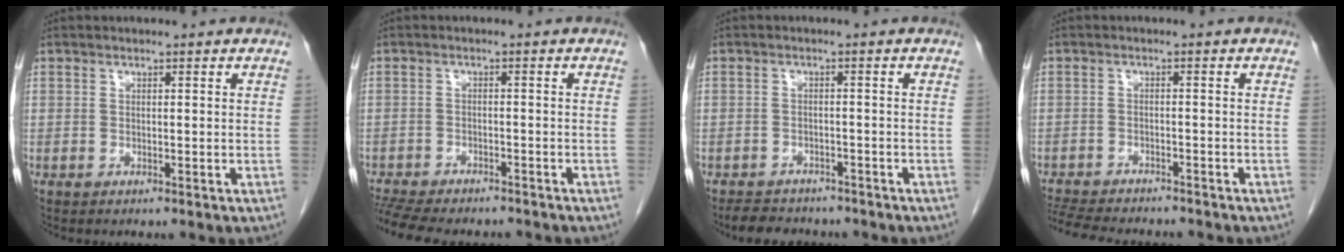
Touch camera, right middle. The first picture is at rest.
{"total": 13.1, "force": [-11.4, 3.6, 5.3], "torque": [-0.111, -0.007, -0.159]}
{"total": 6.2, "force": [-5.4, 2.6, 1.5], "torque": [-0.026, -0.003, -0.075]}
{"total": 12.1, "force": [-10.8, 2.7, 4.8], "torque": [-0.093, -0.008, -0.155]}